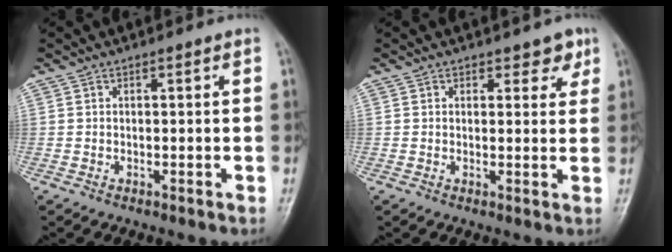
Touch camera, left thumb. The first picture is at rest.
{"total": 3.0, "force": [2.0, 1.9, 1.2], "torque": [0.013, -0.010, 0.024]}